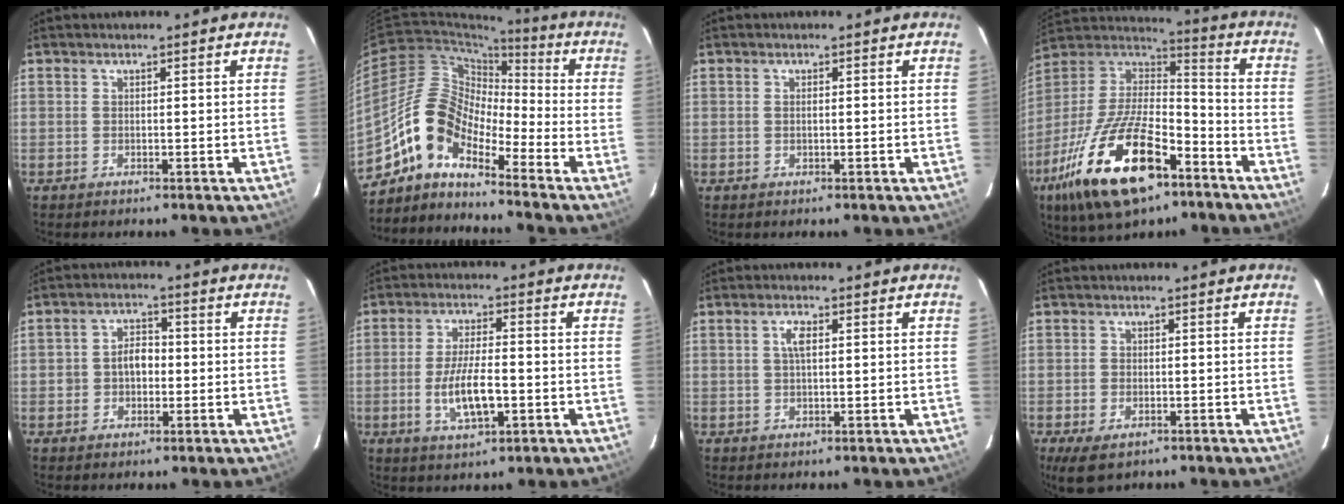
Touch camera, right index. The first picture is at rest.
{"total": 10.8, "force": [-8.0, 4.6, 5.6], "torque": [-0.095, 0.025, -0.172]}
{"total": 0.8, "force": [0.1, 0.2, 0.7], "torque": [-0.014, 0.001, 0.001]}
{"total": 25.8, "force": [-14.0, 10.9, 18.8], "torque": [-0.376, -0.034, -0.240]}
{"total": 4.8, "force": [-0.6, 3.7, 2.9], "torque": [-0.051, 0.014, -0.006]}
{"total": 8.9, "force": [-2.4, 3.0, 8.0], "torque": [-0.158, -0.008, -0.040]}
{"total": 2.5, "force": [0.6, 0.9, 2.2], "torque": [-0.044, 0.006, 0.011]}
{"total": 5.3, "force": [-3.0, 3.0, 3.2], "torque": [-0.072, -0.018, -0.051]}